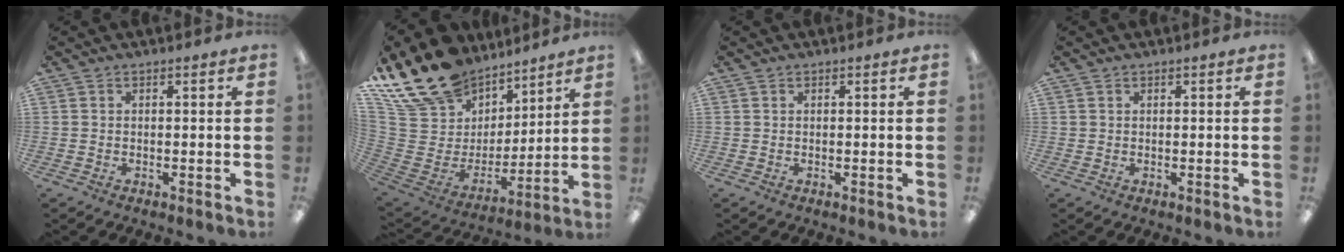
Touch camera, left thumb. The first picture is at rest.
{"total": 22.0, "force": [16.0, 13.0, 7.8], "torque": [-0.156, -0.102, 0.312]}
{"total": 0.0}
{"total": 0.5, "force": [0.3, 0.4, -0.1], "torque": [0.001, 0.002, 0.006]}